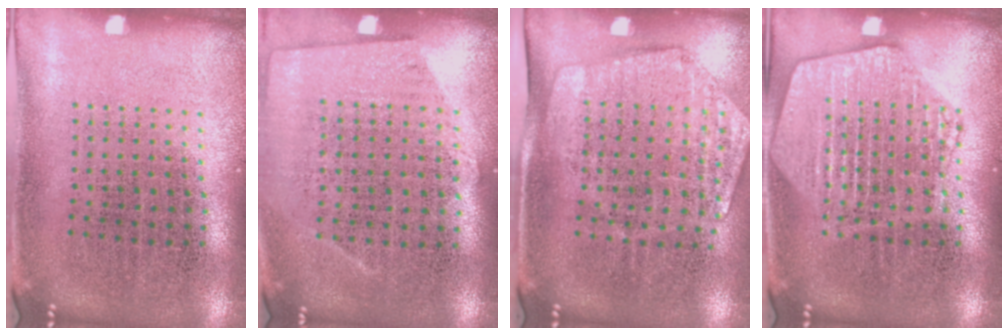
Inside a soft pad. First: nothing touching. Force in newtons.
{"total": 0.6, "press": 0.2, "slide": 0.6}
{"total": 1.9, "press": 1.6, "slide": 1.0}
{"total": 3.1, "press": 3.1, "slide": 0.3}